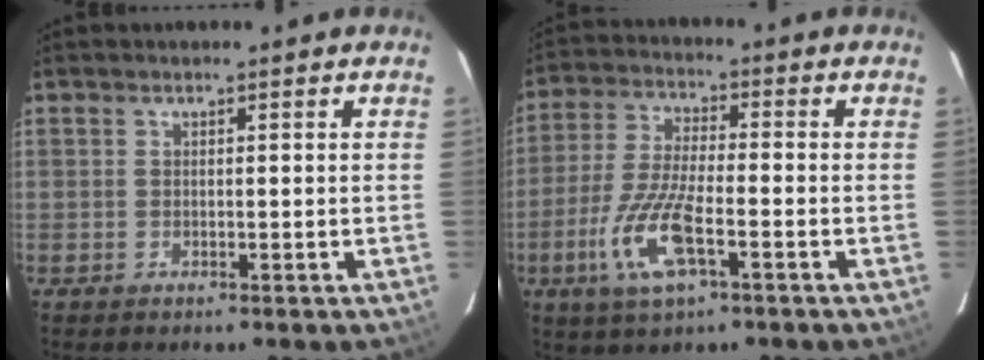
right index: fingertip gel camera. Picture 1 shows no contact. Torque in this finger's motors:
{"motor_torque": [1.00, -0.52, 0.65, 0.19]}